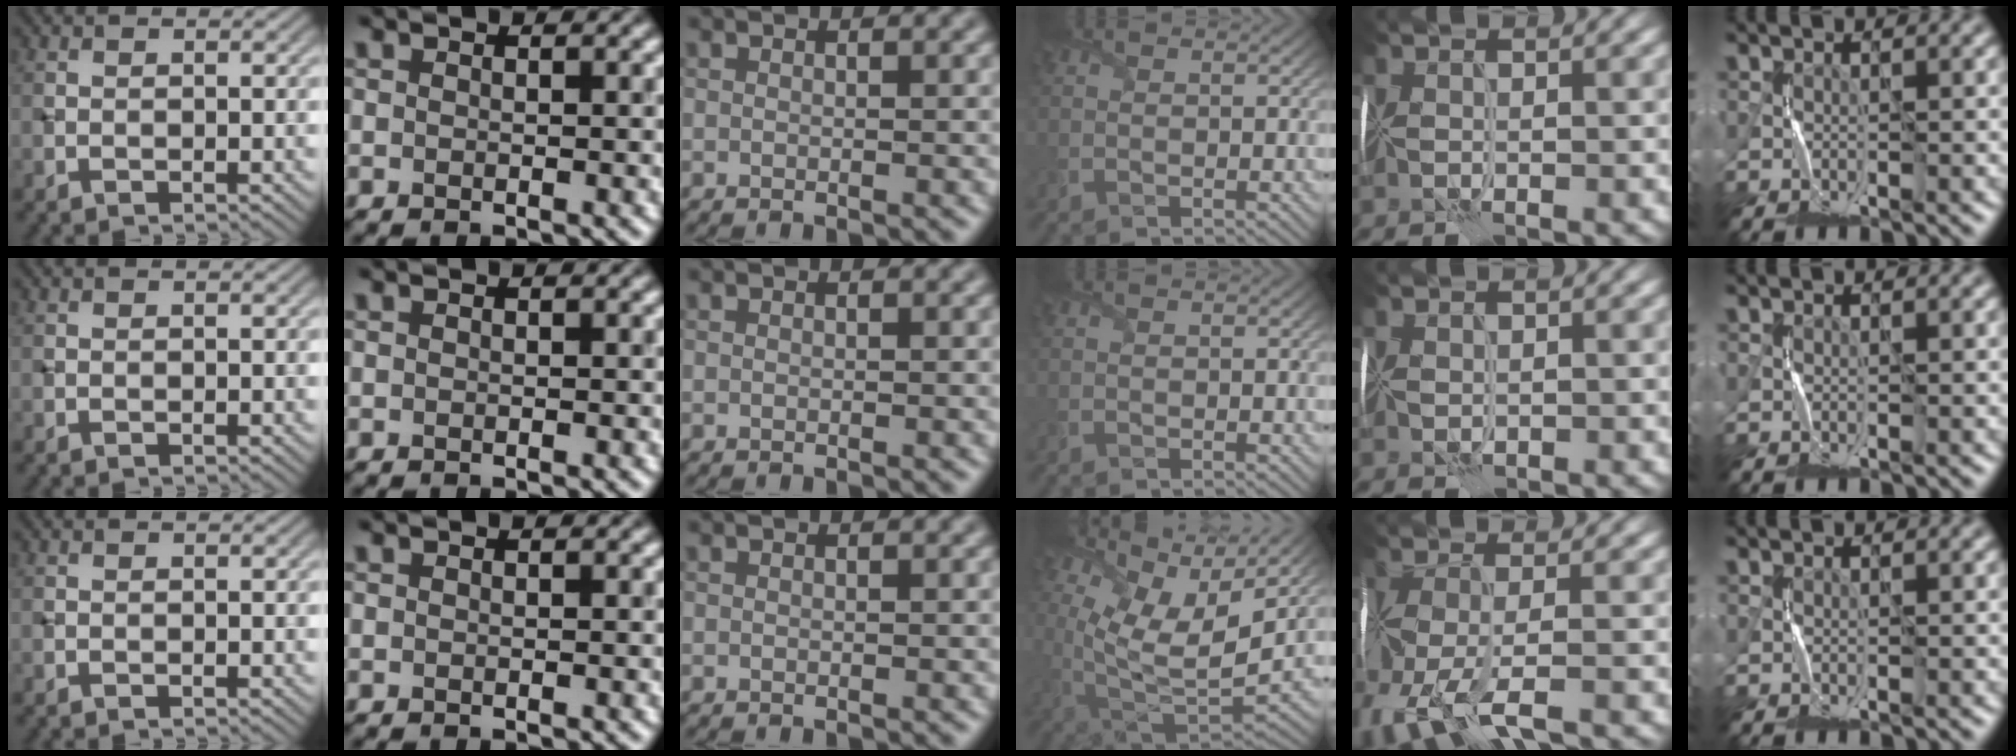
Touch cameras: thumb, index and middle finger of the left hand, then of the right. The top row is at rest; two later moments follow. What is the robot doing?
{"motion": "fold", "object": "map"}